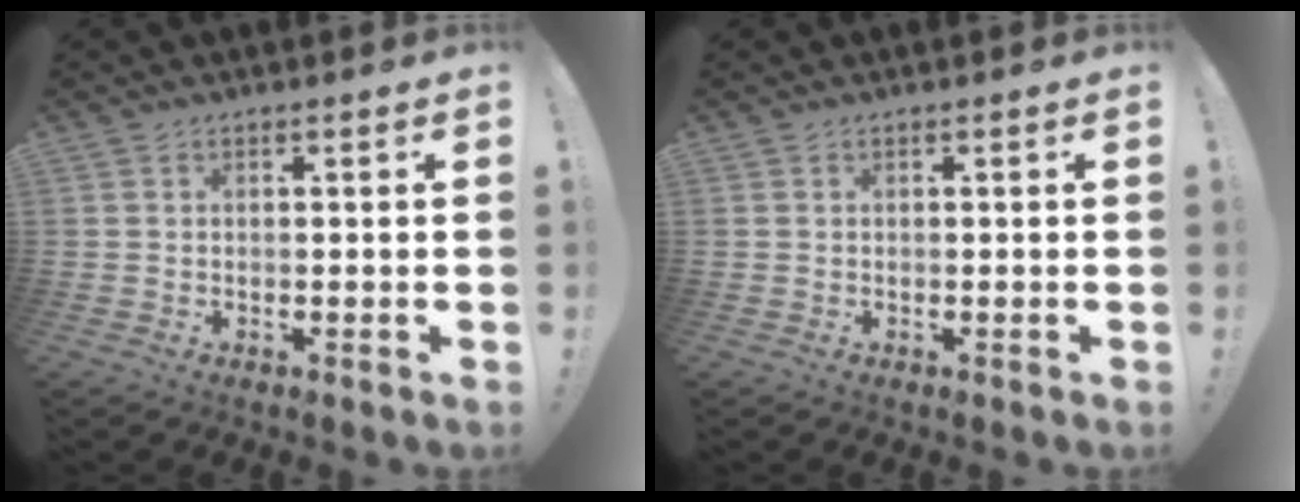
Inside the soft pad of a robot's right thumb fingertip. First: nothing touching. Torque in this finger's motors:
{"motor_torque": [0.00, 0.00, -0.02, 0.01, 0.00]}